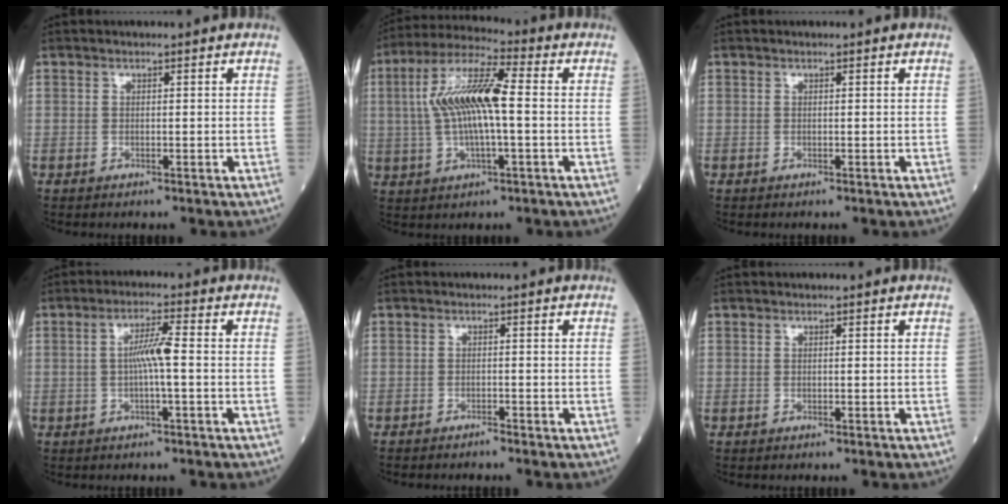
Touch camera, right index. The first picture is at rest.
{"total": 12.4, "force": [0.6, 2.5, 12.1], "torque": [-0.246, 0.020, 0.009]}
{"total": 0.0}
{"total": 4.7, "force": [-0.2, 0.0, 4.7], "torque": [-0.088, 0.007, -0.005]}
{"total": 1.1, "force": [-1.0, 0.0, 0.4], "torque": [-0.010, 0.000, -0.016]}
{"total": 0.0}